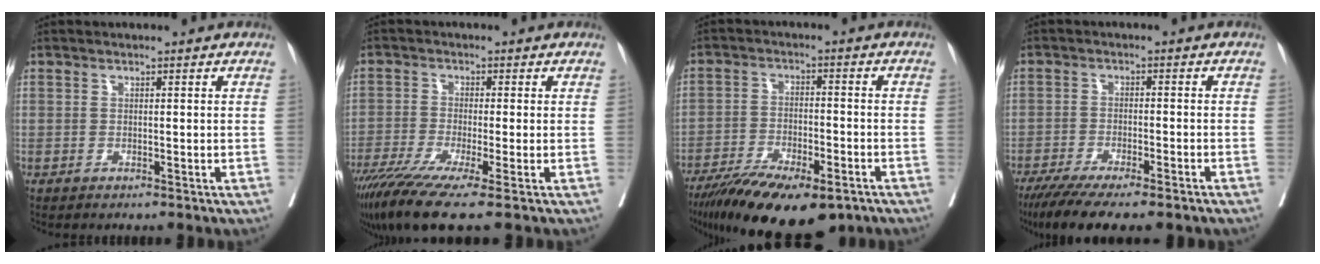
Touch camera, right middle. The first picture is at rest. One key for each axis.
{"total": 10.4, "fx": -7.1, "fy": -0.2, "fz": 7.6, "tx": -0.121, "ty": -0.031, "tz": -0.122}
{"total": 16.7, "fx": -12.0, "fy": 4.6, "fz": 10.6, "tx": -0.170, "ty": -0.026, "tz": -0.192}
{"total": 13.1, "fx": -10.4, "fy": 1.7, "fz": 7.8, "tx": -0.119, "ty": -0.026, "tz": -0.158}